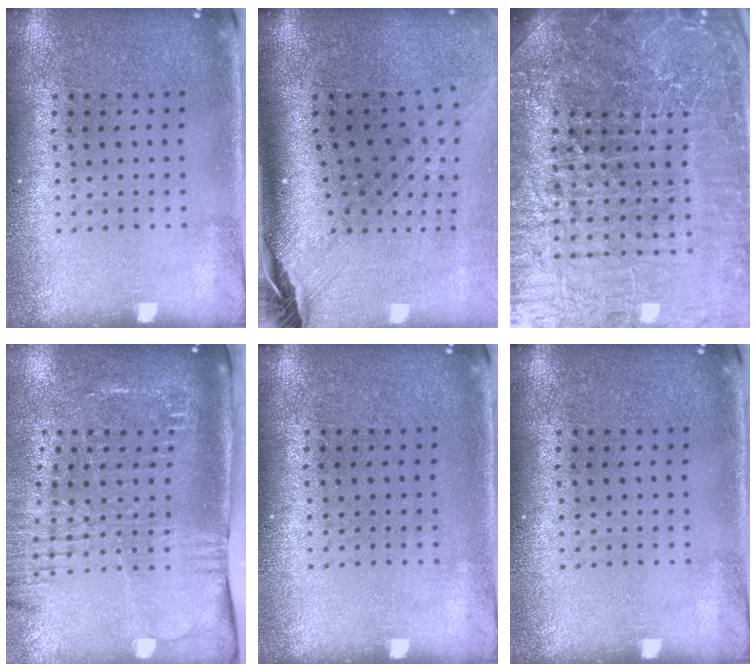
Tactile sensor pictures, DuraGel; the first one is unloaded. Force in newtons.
{"total": 3.0, "press": 2.2, "slide": 2.1}
{"total": 7.2, "press": 6.3, "slide": 3.4}
{"total": 2.6, "press": 2.1, "slide": 1.6}
{"total": 0.0}
{"total": 0.0}